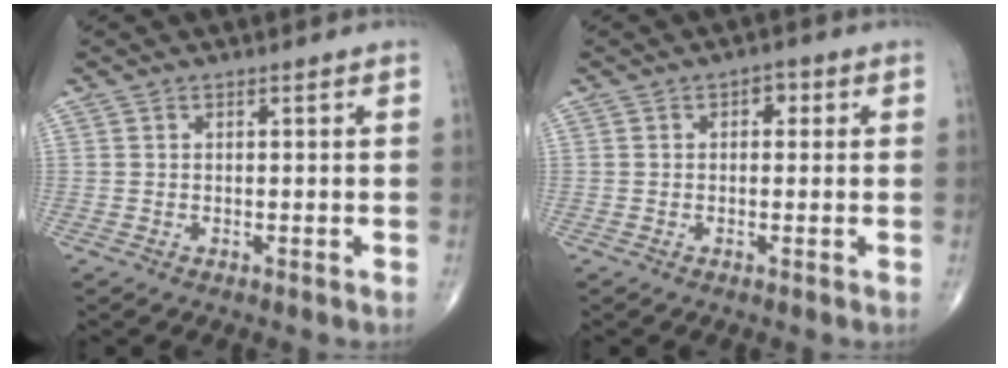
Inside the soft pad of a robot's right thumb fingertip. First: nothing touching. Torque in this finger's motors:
{"motor_torque": [1.56, 3.45, 0.13, 0.17, -0.01]}